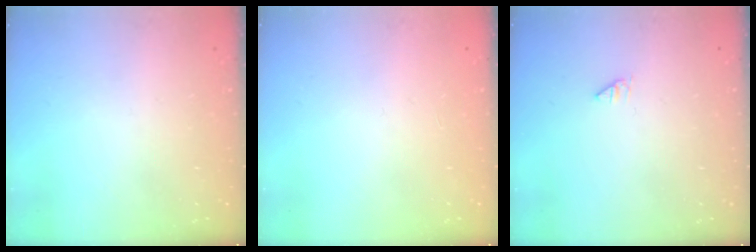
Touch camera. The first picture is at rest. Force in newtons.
{"total": 0.0}
{"total": 0.0}